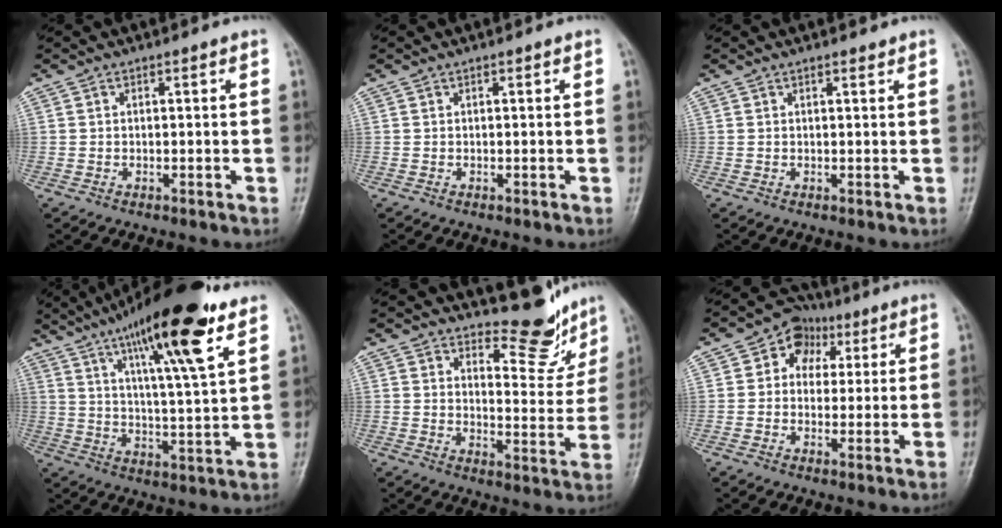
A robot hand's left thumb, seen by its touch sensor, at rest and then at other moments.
{"total": 0.0}
{"total": 0.8, "force": [0.7, 0.2, 0.3], "torque": [-0.007, -0.005, 0.009]}
{"total": 19.1, "force": [11.2, 3.2, 15.2], "torque": [-0.229, -0.043, 0.180]}
{"total": 9.8, "force": [8.9, 3.3, 2.5], "torque": [-0.002, -0.084, 0.117]}
{"total": 7.7, "force": [2.3, 6.3, 3.9], "torque": [-0.019, 0.006, 0.027]}